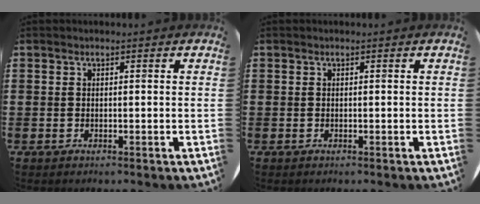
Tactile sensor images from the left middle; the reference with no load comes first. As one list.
[{"total": 0.0}]